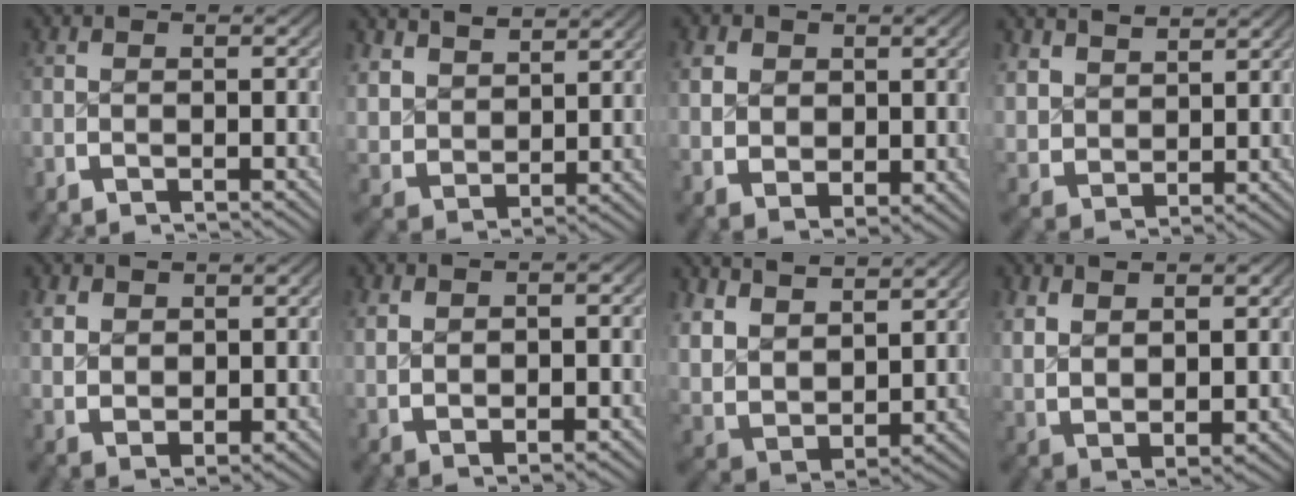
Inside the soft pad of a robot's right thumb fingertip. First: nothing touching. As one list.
[{"total": 5.6, "force": [2.3, 4.1, 3.0], "torque": [-0.084, -0.032, 0.059]}, {"total": 5.2, "force": [0.7, 4.2, 3.1], "torque": [-0.070, -0.029, 0.032]}, {"total": 4.2, "force": [2.4, 2.9, 1.9], "torque": [-0.052, -0.022, 0.059]}, {"total": 4.1, "force": [1.3, 2.8, 2.6], "torque": [-0.053, -0.017, 0.041]}, {"total": 3.1, "force": [1.1, 1.7, 2.3], "torque": [-0.042, -0.001, 0.030]}, {"total": 10.9, "force": [2.0, 8.1, 7.1], "torque": [-0.194, -0.050, 0.052]}, {"total": 7.4, "force": [1.2, 5.2, 5.2], "torque": [-0.119, -0.029, 0.044]}]